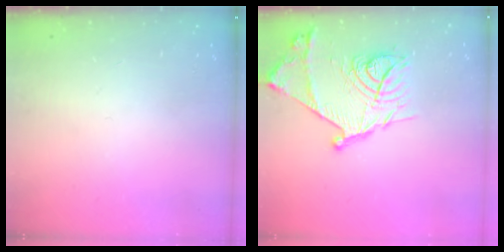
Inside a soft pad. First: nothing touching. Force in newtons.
{"total": 19.7, "press": 19.7, "slide": 1.1}